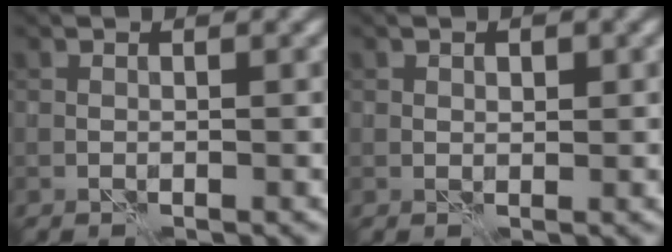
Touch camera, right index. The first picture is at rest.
{"total": 1.0, "force": [0.5, 0.6, 0.6], "torque": [-0.008, 0.000, 0.007]}